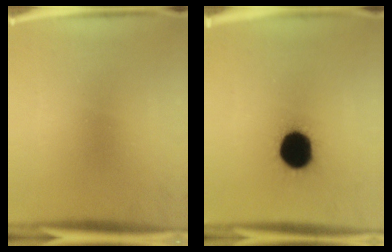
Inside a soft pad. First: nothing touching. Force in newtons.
{"total": 16.3}